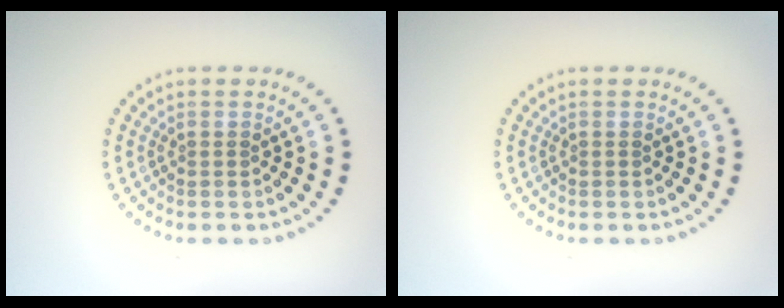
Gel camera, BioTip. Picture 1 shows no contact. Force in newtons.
{"total": 0.0}